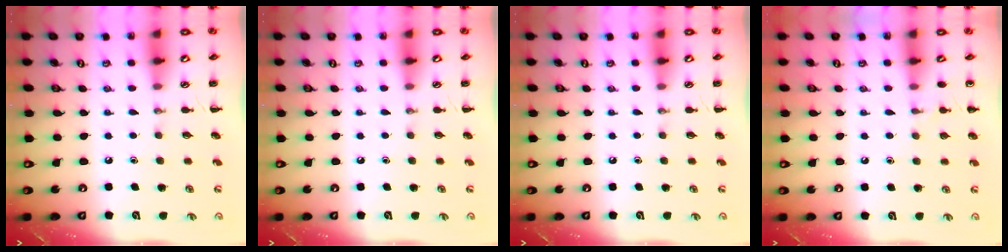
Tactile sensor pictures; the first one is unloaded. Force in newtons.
{"total": 0.0}
{"total": 0.0}
{"total": 5.7, "press": 5.5, "slide": 1.6}